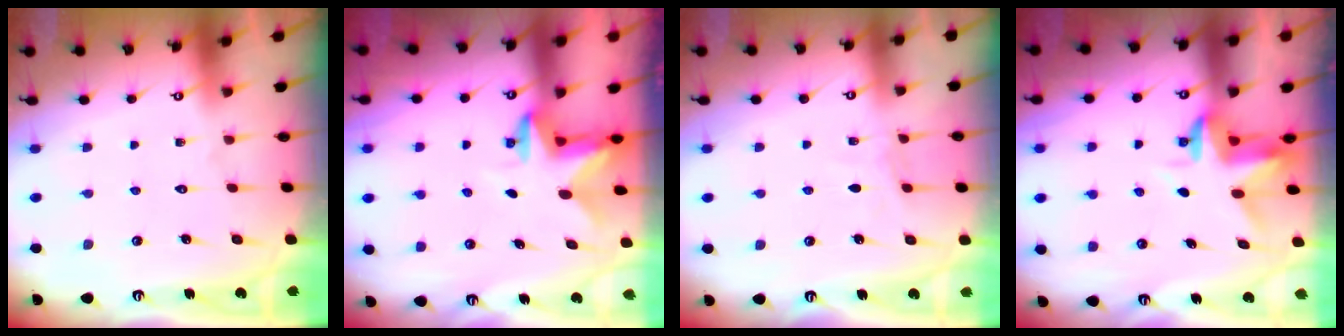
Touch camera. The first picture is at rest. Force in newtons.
{"total": 2.8, "press": 2.8, "slide": 0.6}
{"total": 3.4, "press": 3.4, "slide": 0.4}
{"total": 3.4, "press": 3.4, "slide": 0.5}